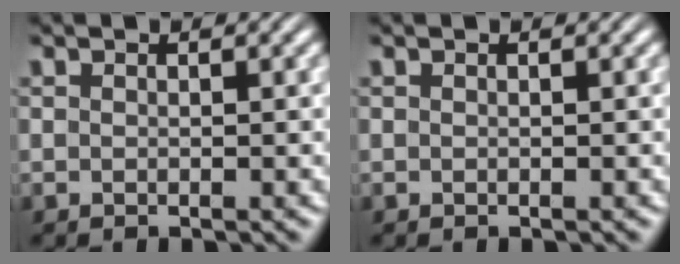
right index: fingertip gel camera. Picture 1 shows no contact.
{"total": 0.0}